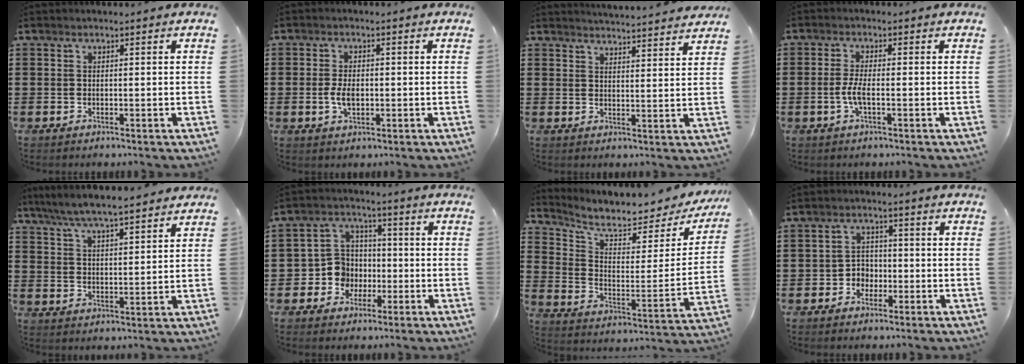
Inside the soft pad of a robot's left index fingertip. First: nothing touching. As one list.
[{"total": 3.7, "force": [-0.3, 1.9, 3.2], "torque": [-0.067, 0.001, -0.008]}, {"total": 3.7, "force": [3.6, -0.6, 0.1], "torque": [-0.006, -0.029, 0.062]}, {"total": 3.2, "force": [-0.8, 0.7, 3.0], "torque": [-0.077, -0.008, -0.022]}, {"total": 5.9, "force": [5.4, 0.1, 2.3], "torque": [-0.066, -0.024, 0.095]}, {"total": 6.6, "force": [-1.7, 6.0, 2.1], "torque": [-0.077, 0.012, -0.036]}, {"total": 7.0, "force": [5.8, 1.5, 3.7], "torque": [-0.092, -0.044, 0.095]}, {"total": 3.0, "force": [-1.6, 2.4, 1.0], "torque": [-0.027, 0.007, -0.036]}]